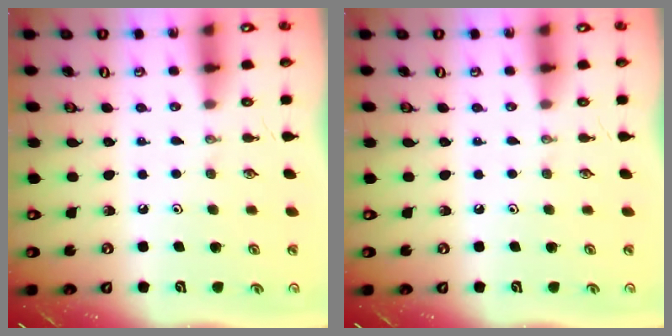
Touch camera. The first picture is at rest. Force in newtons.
{"total": 0.0}